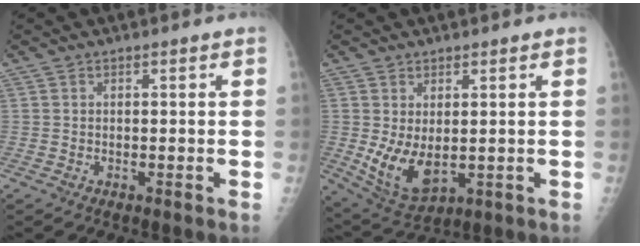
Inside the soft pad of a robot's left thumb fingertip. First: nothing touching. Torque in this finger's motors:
{"motor_torque": [-0.20, 0.67, 0.43, -0.36, 0.24]}